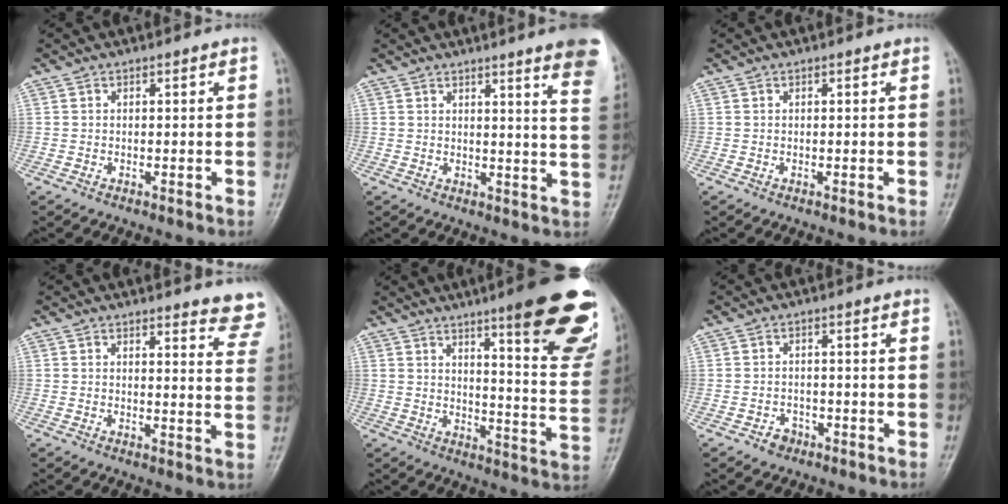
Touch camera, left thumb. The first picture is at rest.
{"total": 12.0, "force": [8.1, 0.9, 8.8], "torque": [-0.089, -0.035, 0.076]}
{"total": 0.0}
{"total": 9.0, "force": [8.4, 1.8, 2.8], "torque": [0.008, -0.052, 0.068]}
{"total": 22.2, "force": [13.1, 4.1, 17.5], "torque": [-0.195, -0.068, 0.171]}
{"total": 2.3, "force": [-1.4, 1.8, 0.6], "torque": [-0.002, 0.013, -0.021]}